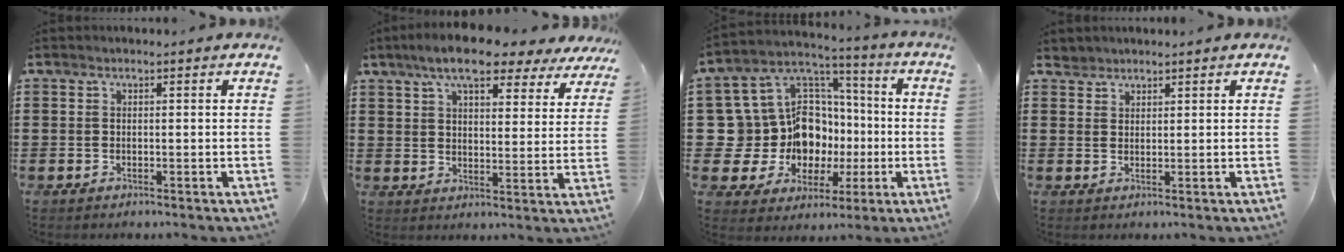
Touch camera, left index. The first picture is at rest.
{"total": 8.6, "force": [7.0, 2.0, 4.6], "torque": [-0.097, -0.014, 0.123]}
{"total": 14.4, "force": [-1.6, 13.1, 5.7], "torque": [-0.141, -0.022, -0.006]}
{"total": 1.8, "force": [1.6, 0.8, -0.1], "torque": [-0.003, 0.003, 0.033]}